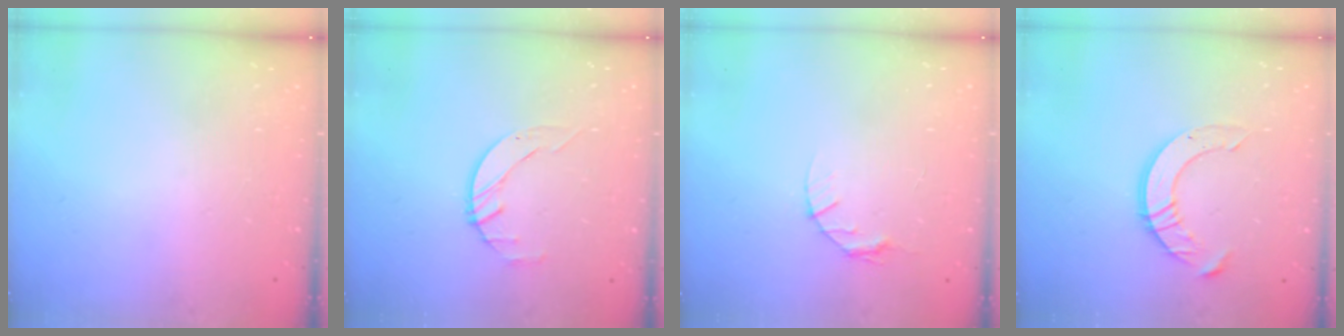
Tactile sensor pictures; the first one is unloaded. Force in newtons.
{"total": 2.1, "press": 2.0, "slide": 0.3}
{"total": 3.9, "press": 3.9, "slide": 0.5}
{"total": 10.5, "press": 10.5, "slide": 0.9}